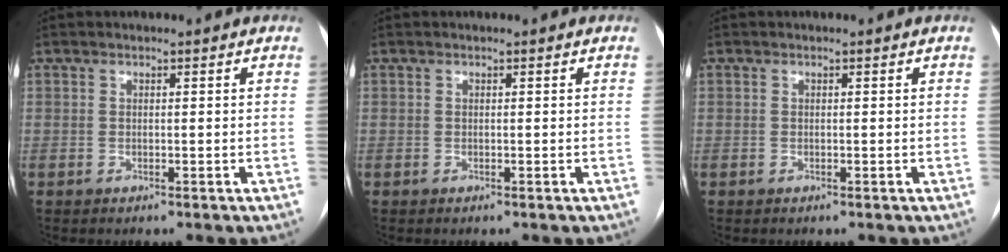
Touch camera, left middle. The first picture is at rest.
{"total": 0.0}
{"total": 0.0}